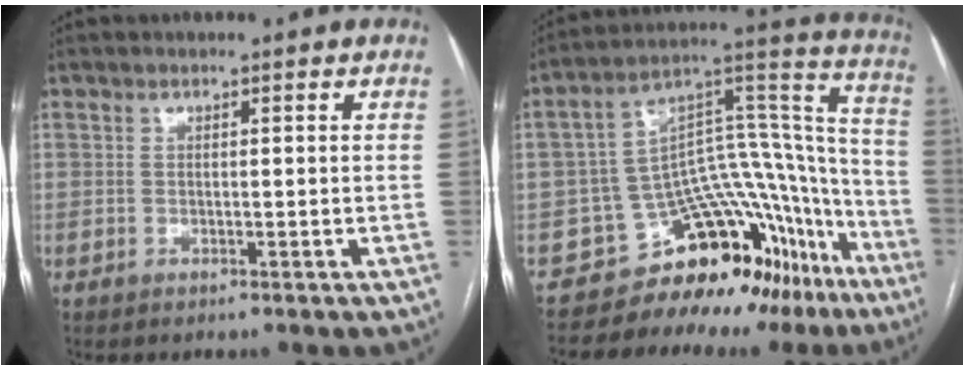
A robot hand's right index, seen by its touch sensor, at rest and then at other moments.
{"total": 21.2, "force": [-16.4, 9.0, 9.9], "torque": [-0.074, 0.092, -0.233]}